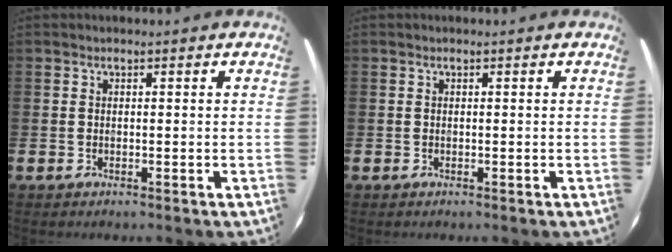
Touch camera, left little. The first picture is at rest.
{"total": 0.0}